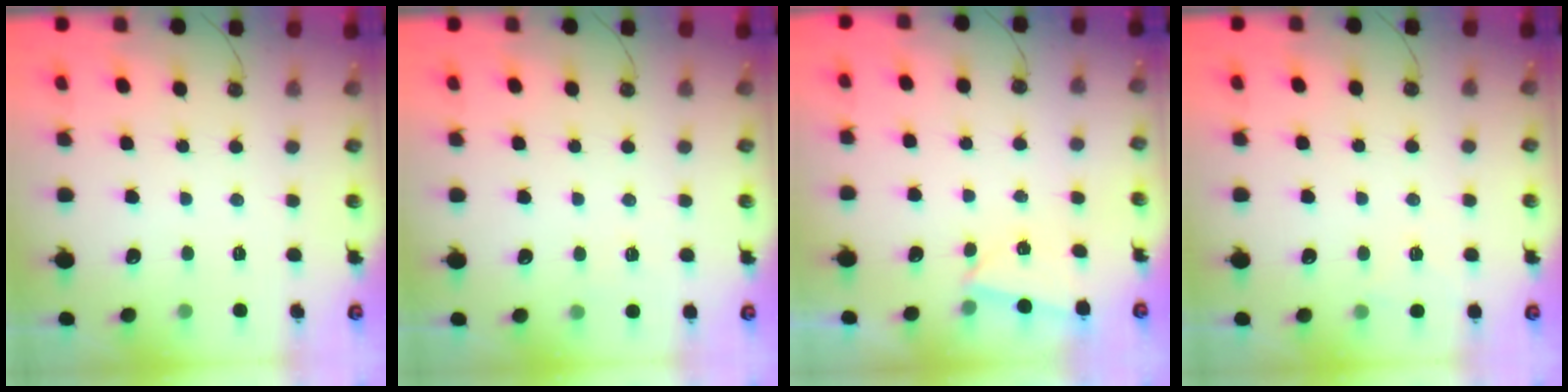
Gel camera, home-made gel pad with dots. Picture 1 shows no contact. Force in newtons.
{"total": 2.5, "press": 2.4, "slide": 0.4}
{"total": 2.2, "press": 1.8, "slide": 1.3}
{"total": 3.4, "press": 3.1, "slide": 1.4}